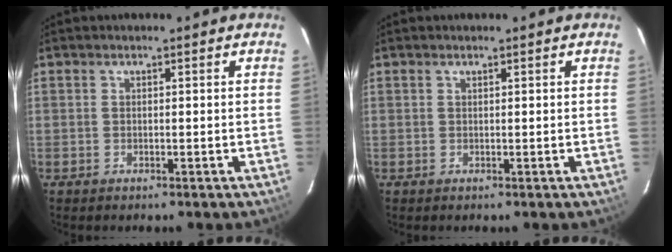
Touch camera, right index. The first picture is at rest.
{"total": 0.0}